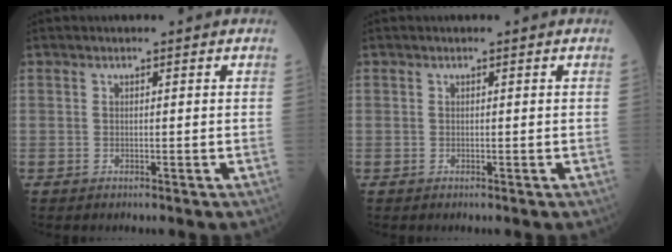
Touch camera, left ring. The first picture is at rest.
{"total": 0.0}